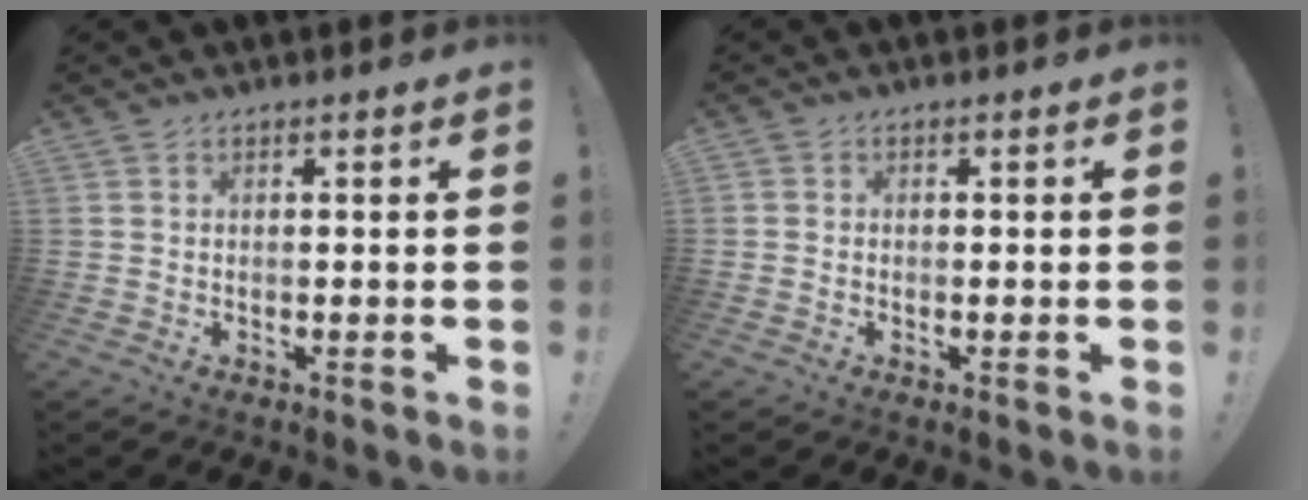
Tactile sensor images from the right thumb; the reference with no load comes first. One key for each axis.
{"total": 0.8, "fx": -0.5, "fy": 0.6, "fz": 0.2, "tx": -0.005, "ty": 0.004, "tz": -0.008}